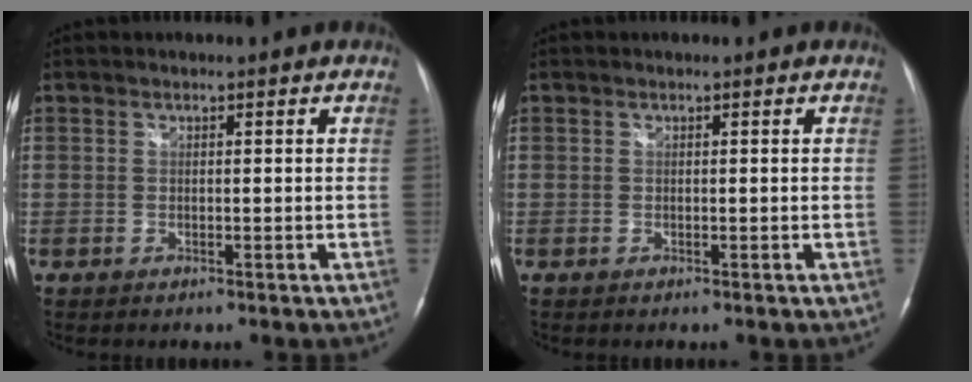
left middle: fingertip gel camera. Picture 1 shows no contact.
{"total": 0.0}